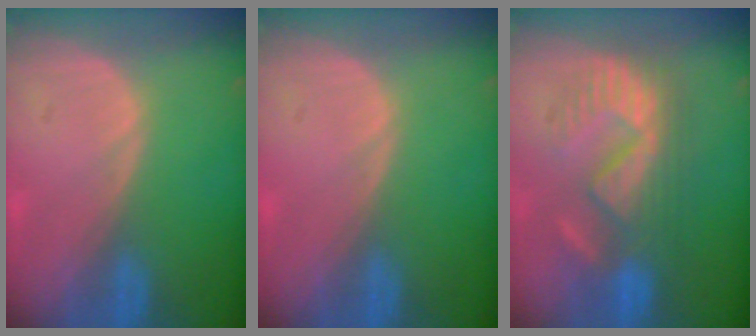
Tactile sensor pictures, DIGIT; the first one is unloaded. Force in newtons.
{"total": 0.0}
{"total": 9.1, "press": 9.1, "slide": 1.1}